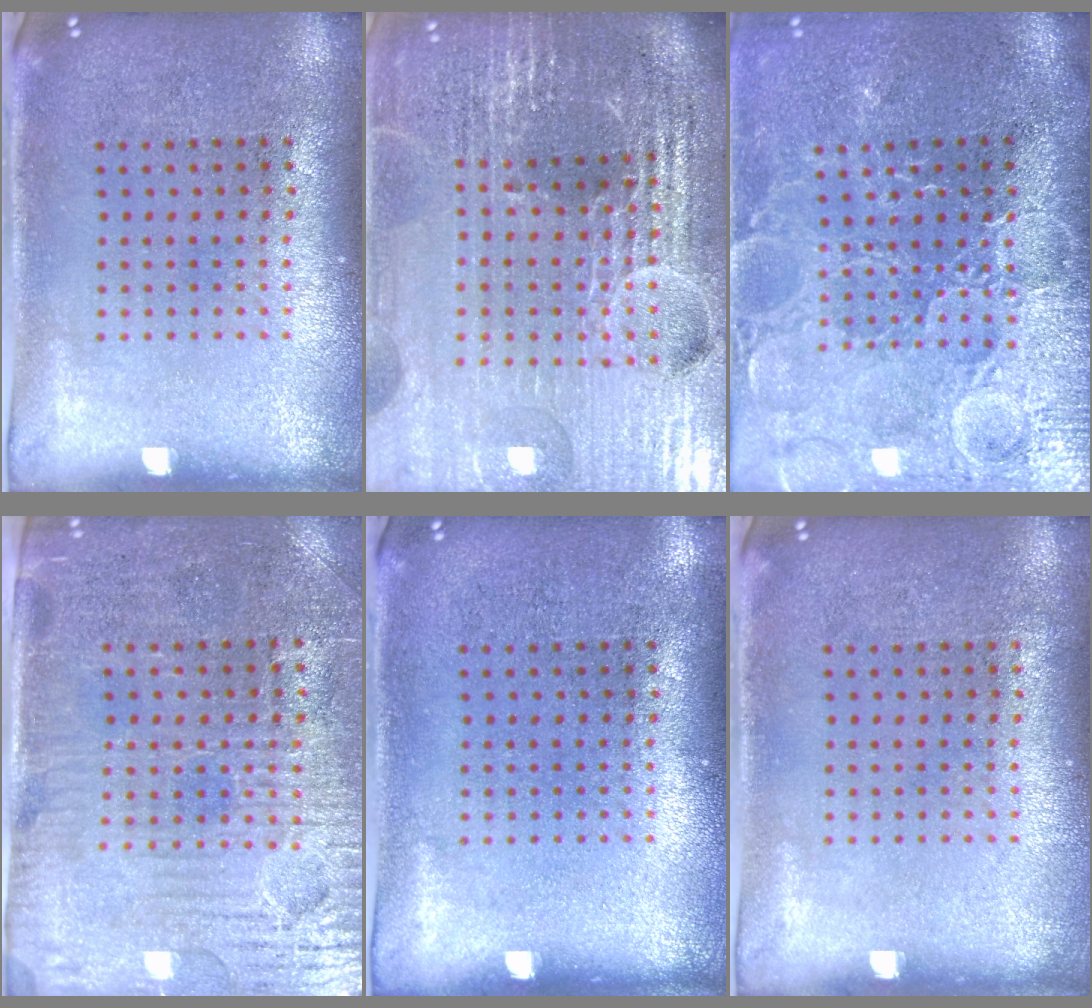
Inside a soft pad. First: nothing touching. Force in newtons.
{"total": 6.5, "press": 5.7, "slide": 3.1}
{"total": 3.9, "press": 3.7, "slide": 1.2}
{"total": 3.8, "press": 3.5, "slide": 1.4}
{"total": 0.0}
{"total": 0.0}